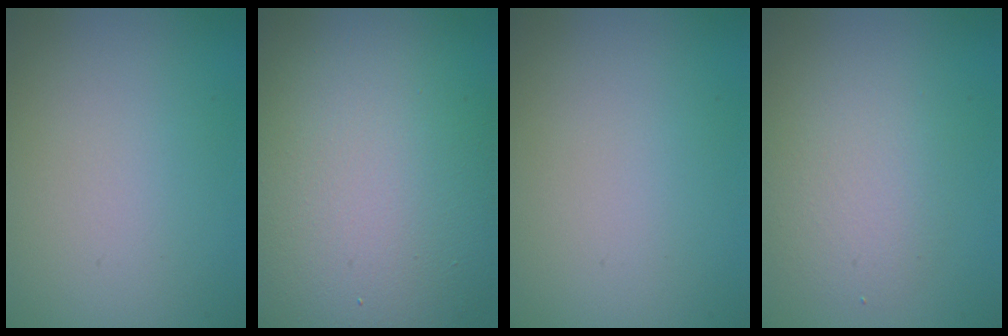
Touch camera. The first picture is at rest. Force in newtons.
{"total": 16.4, "press": 16.4, "slide": 0.9}
{"total": 0.0}
{"total": 2.7, "press": 2.7, "slide": 0.1}